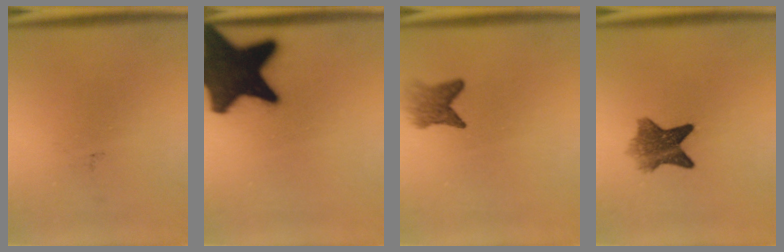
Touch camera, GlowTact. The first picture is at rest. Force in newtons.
{"total": 19.6}
{"total": 3.1}
{"total": 6.5}